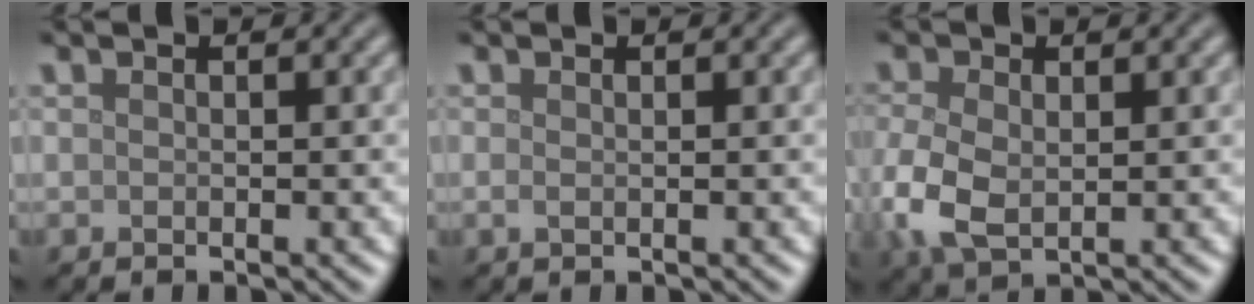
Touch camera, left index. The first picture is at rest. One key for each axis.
{"total": 0.6, "fx": 0.0, "fy": 0.3, "fz": 0.5, "tx": -0.012, "ty": -0.002, "tz": 0.000}
{"total": 5.5, "fx": -0.8, "fy": 3.6, "fz": 4.0, "tx": -0.107, "ty": -0.006, "tz": -0.018}